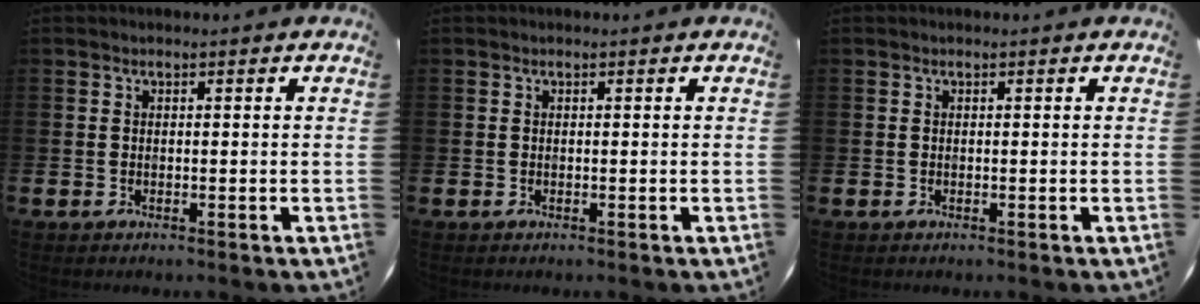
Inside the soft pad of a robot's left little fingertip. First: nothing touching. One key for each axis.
{"total": 0.0}
{"total": 0.0}